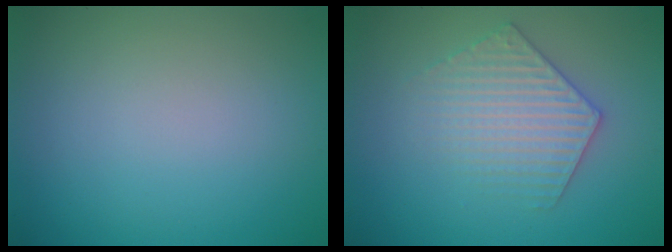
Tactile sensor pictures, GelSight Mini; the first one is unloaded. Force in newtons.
{"total": 4.0, "press": 4.0, "slide": 0.5}